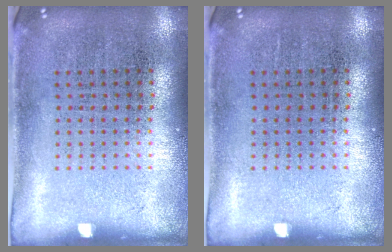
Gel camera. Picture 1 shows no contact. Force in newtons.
{"total": 0.0}